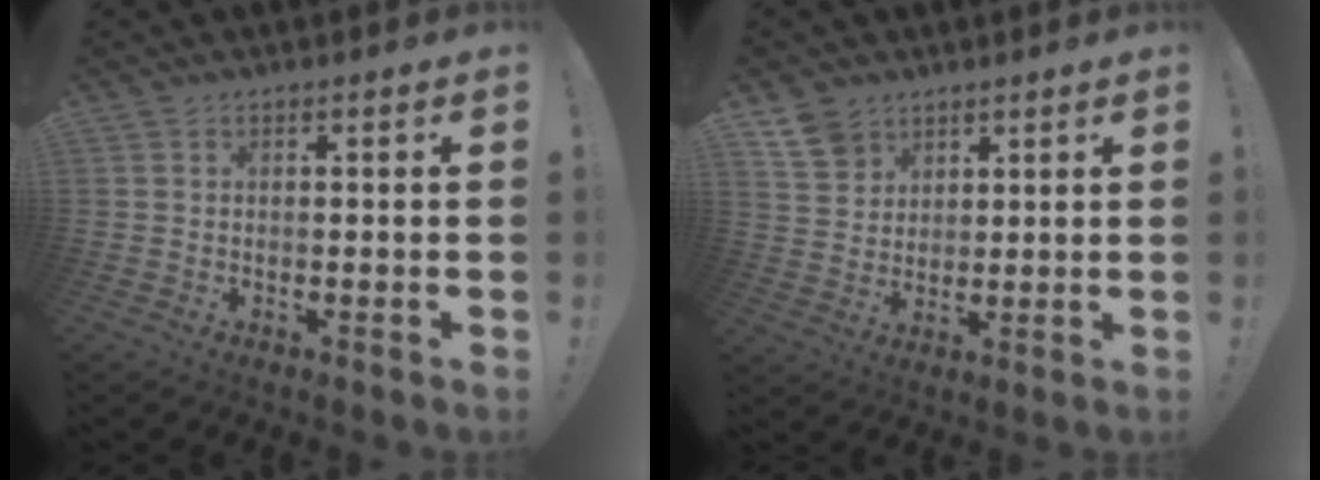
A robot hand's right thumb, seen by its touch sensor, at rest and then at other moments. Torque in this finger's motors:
{"motor_torque": [-0.23, 0.19, -0.32, 0.40, -0.09]}